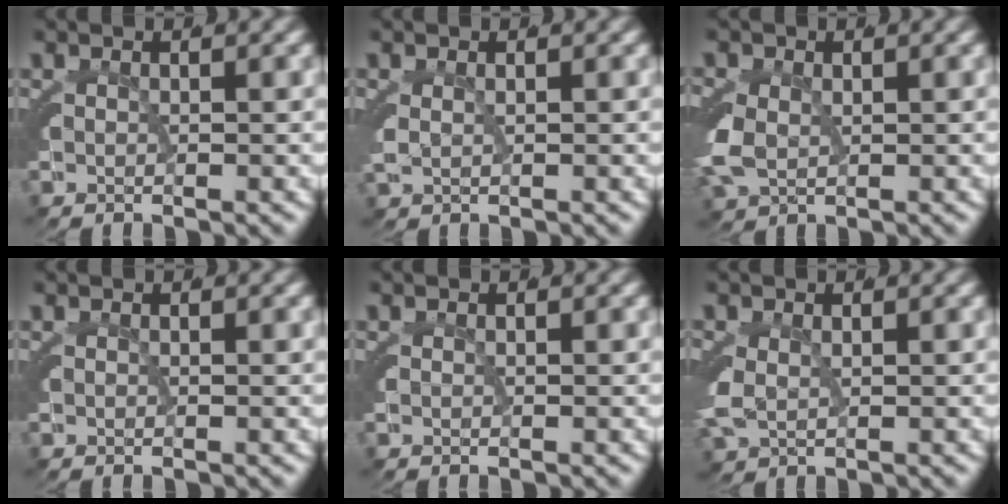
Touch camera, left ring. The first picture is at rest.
{"total": 0.9, "force": [0.3, 0.6, 0.6], "torque": [-0.026, -0.013, 0.018]}
{"total": 3.0, "force": [-0.4, 2.4, 1.7], "torque": [-0.065, -0.025, 0.011]}
{"total": 0.0}
{"total": 0.0}
{"total": 2.0, "force": [-0.2, 1.7, 1.1], "torque": [-0.050, -0.025, 0.017]}